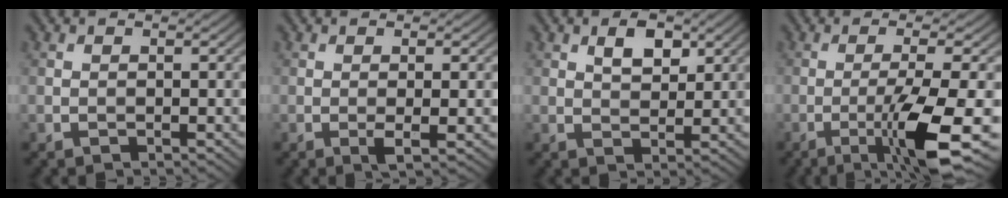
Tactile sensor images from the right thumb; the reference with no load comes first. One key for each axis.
{"total": 1.9, "fx": -0.3, "fy": 0.1, "fz": 1.9, "tx": -0.038, "ty": -0.002, "tz": -0.006}
{"total": 3.5, "fx": 1.8, "fy": 1.8, "fz": 2.4, "tx": -0.042, "ty": -0.001, "tz": 0.032}
{"total": 9.6, "fx": -3.4, "fy": 1.0, "fz": 8.9, "tx": -0.146, "ty": 0.010, "tz": -0.057}